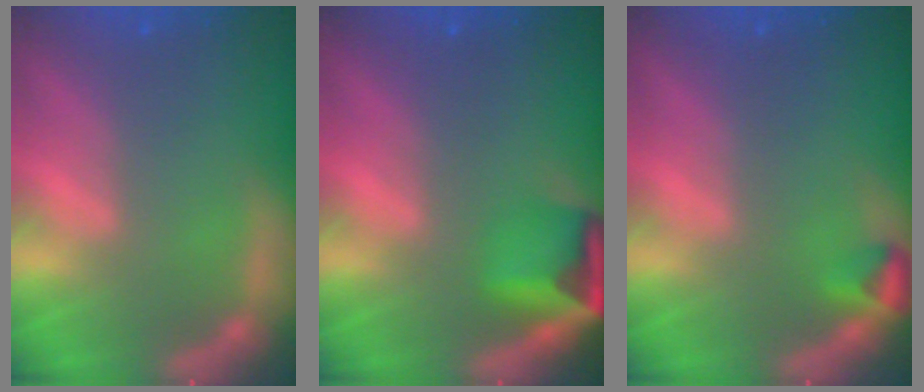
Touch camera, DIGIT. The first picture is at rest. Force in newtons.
{"total": 4.9}
{"total": 1.5}